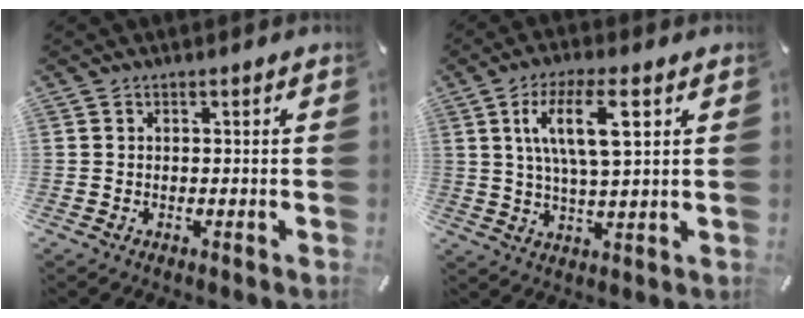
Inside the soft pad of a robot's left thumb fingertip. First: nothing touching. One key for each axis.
{"total": 11.3, "fx": 4.0, "fy": 3.4, "fz": 10.0, "tx": -0.191, "ty": -0.001, "tz": 0.063}